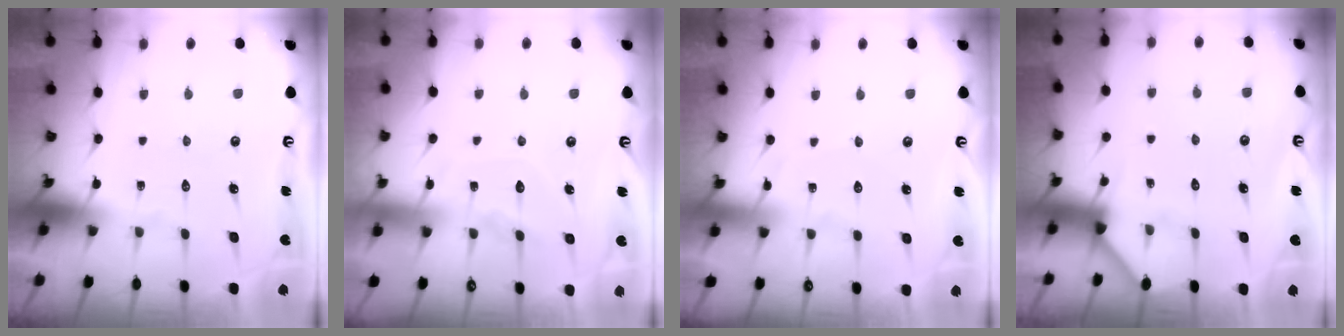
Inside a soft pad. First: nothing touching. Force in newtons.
{"total": 7.3, "press": 7.2, "slide": 0.7}
{"total": 2.6, "press": 2.5, "slide": 0.3}
{"total": 3.5, "press": 3.4, "slide": 0.4}